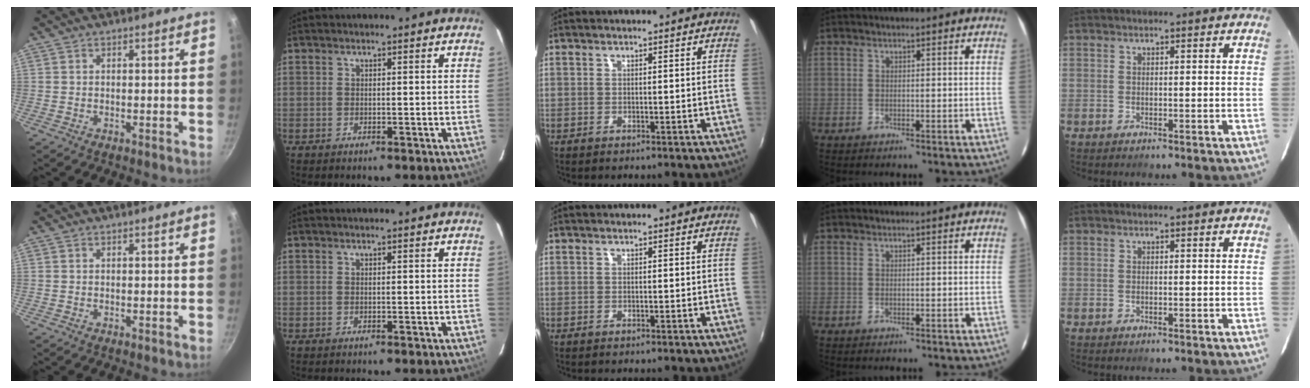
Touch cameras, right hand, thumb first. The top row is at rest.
{}